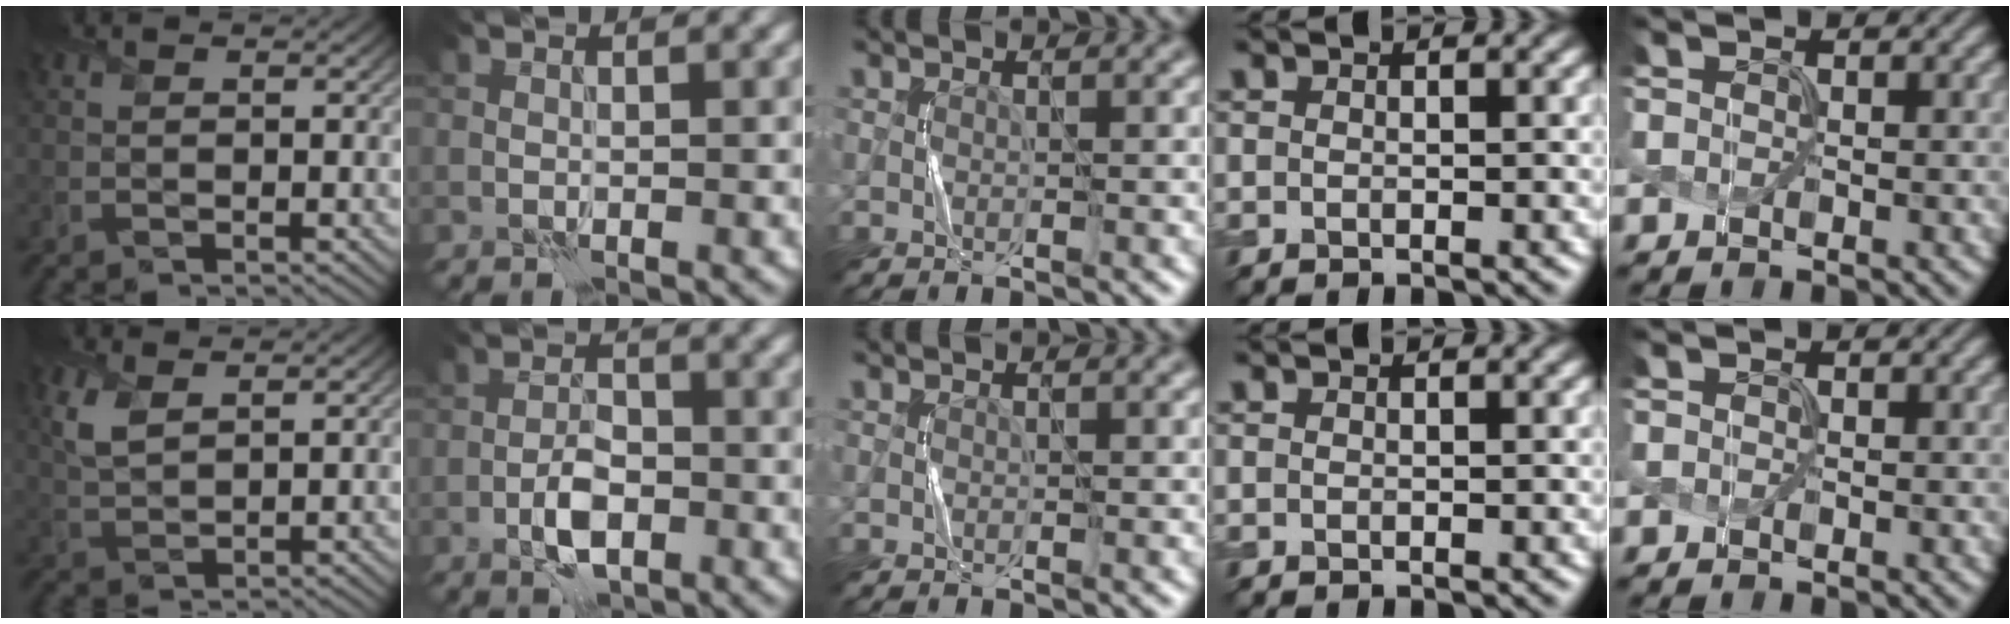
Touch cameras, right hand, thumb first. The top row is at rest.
{"thumb": {"total": 3.7, "force": [2.0, 1.6, 2.7], "torque": [-0.079, 0.003, 0.046]}, "index": {"total": 3.7, "force": [-1.7, 1.6, 2.9], "torque": [-0.049, 0.004, -0.034]}, "little": {"total": 0.5, "force": [-0.1, -0.1, -0.5], "torque": [0.007, 0.000, 0.005]}}